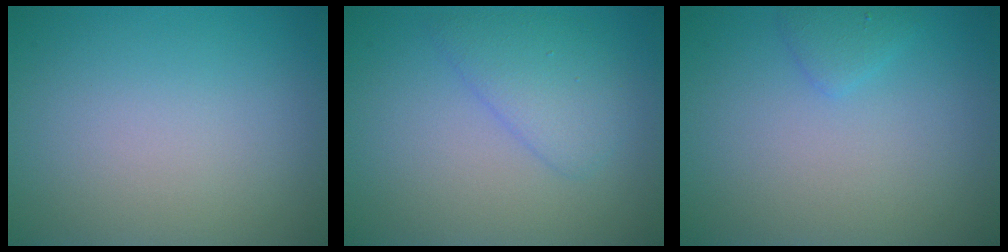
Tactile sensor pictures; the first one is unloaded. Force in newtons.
{"total": 3.0, "press": 3.0, "slide": 0.2}
{"total": 1.2, "press": 1.2, "slide": 0.1}